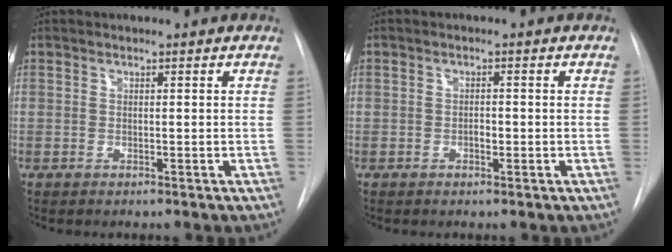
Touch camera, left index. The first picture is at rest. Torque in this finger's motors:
{"motor_torque": [0.11, 0.04, 0.00, 0.00]}